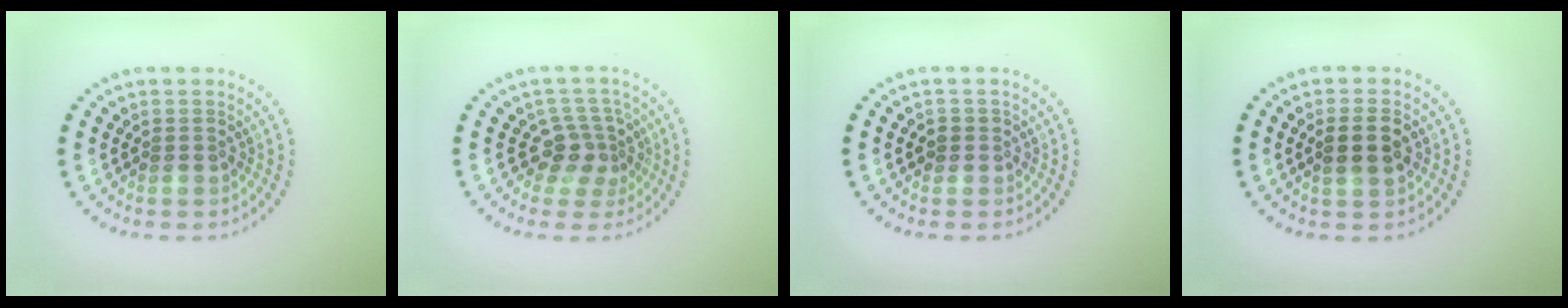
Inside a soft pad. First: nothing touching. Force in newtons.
{"total": 2.8, "press": 2.1, "slide": 1.8}
{"total": 1.1, "press": 1.0, "slide": 0.5}
{"total": 2.5, "press": 2.5, "slide": 0.6}